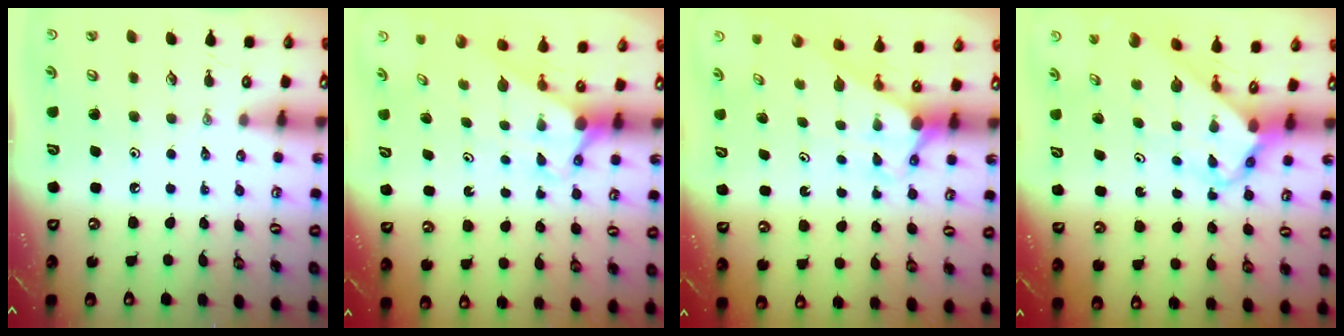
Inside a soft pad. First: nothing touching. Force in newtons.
{"total": 2.7, "press": 2.7, "slide": 0.0}
{"total": 3.0, "press": 3.0, "slide": 0.0}
{"total": 4.7, "press": 4.7, "slide": 0.4}